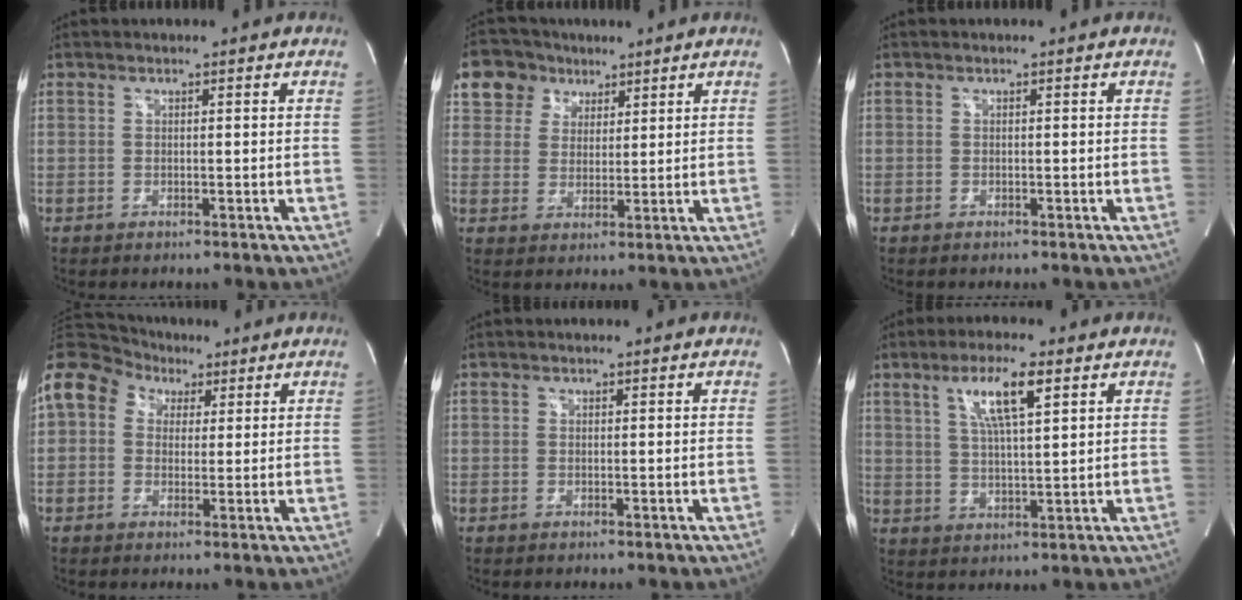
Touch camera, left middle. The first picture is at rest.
{"total": 7.6, "force": [4.3, 6.1, 1.1], "torque": [-0.020, 0.018, 0.081]}
{"total": 0.0}
{"total": 10.5, "force": [4.0, 8.5, 4.8], "torque": [-0.104, 0.053, 0.068]}
{"total": 0.0}
{"total": 8.3, "force": [3.9, 1.0, 7.2], "torque": [-0.138, 0.002, 0.070]}